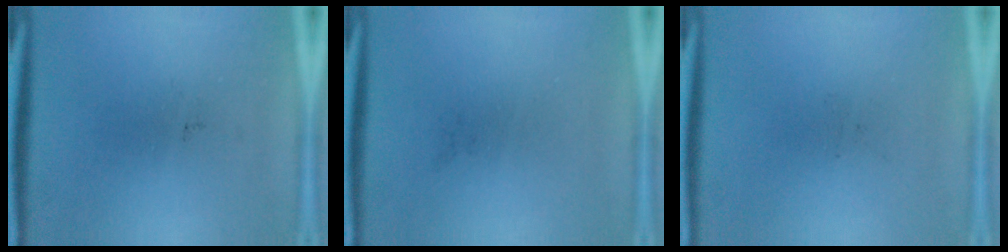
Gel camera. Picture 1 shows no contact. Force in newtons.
{"total": 0.0}
{"total": 0.0}